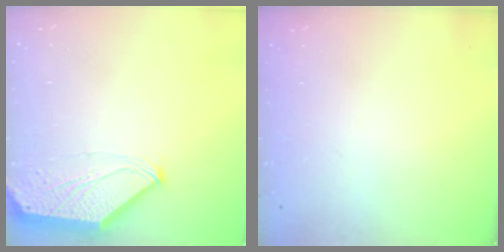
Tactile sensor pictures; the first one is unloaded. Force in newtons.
{"total": 0.0}